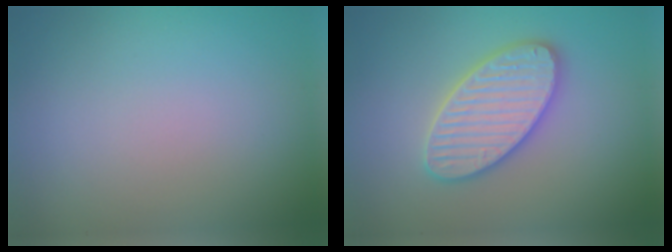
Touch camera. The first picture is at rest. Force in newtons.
{"total": 5.8, "press": 5.8, "slide": 0.6}